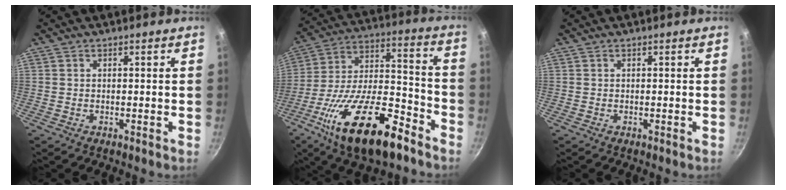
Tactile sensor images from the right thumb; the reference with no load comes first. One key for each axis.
{"total": 24.2, "fx": -13.7, "fy": 9.6, "fz": 17.5, "tx": -0.274, "ty": 0.062, "tz": -0.238}
{"total": 0.0}